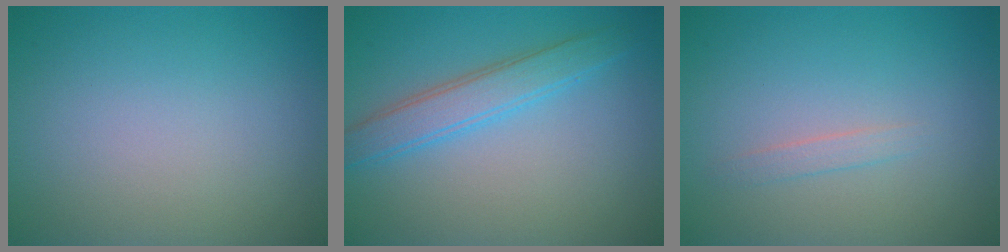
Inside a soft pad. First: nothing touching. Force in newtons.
{"total": 3.3, "press": 3.3, "slide": 0.1}
{"total": 0.9, "press": 0.9, "slide": 0.1}